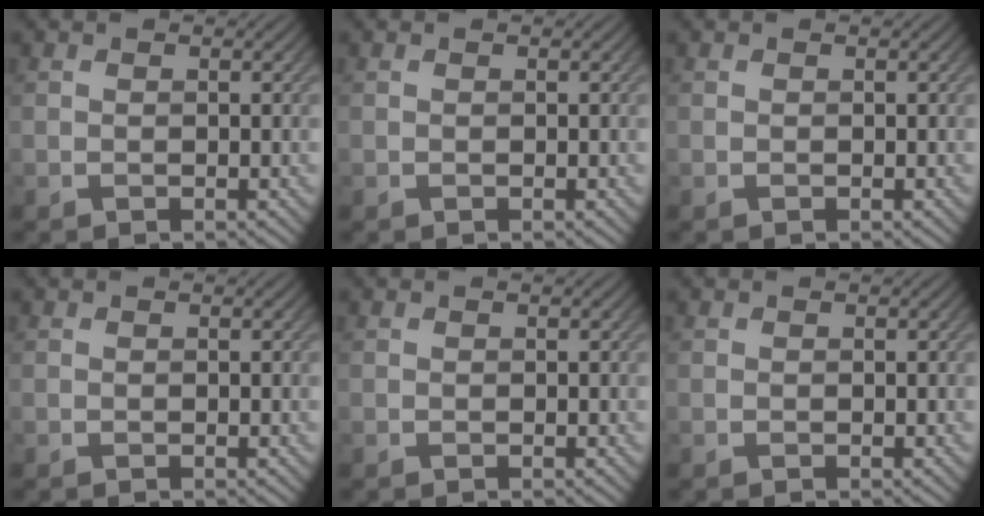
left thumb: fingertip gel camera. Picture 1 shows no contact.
{"total": 0.0}
{"total": 0.0}
{"total": 0.0}
{"total": 0.0}
{"total": 0.0}